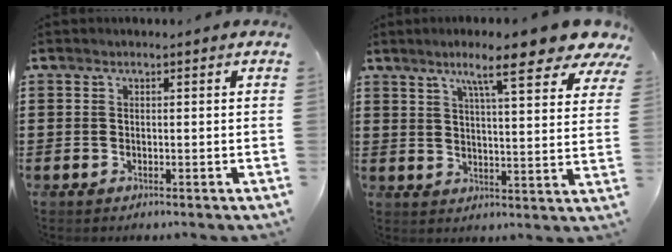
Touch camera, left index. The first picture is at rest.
{"total": 10.5, "force": [7.7, 1.2, 7.1], "torque": [-0.126, -0.029, 0.126]}